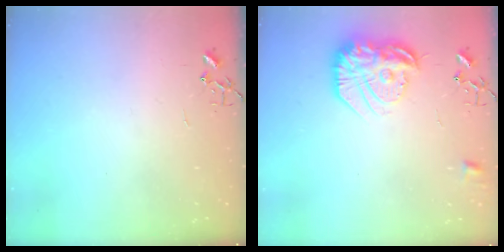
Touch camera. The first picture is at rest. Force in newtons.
{"total": 18.4, "press": 18.3, "slide": 1.7}